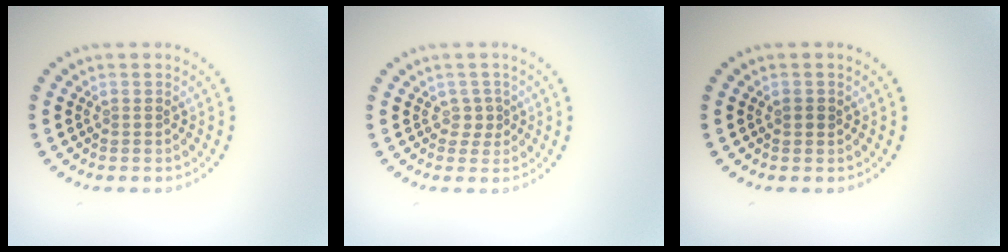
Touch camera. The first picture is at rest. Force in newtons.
{"total": 1.1, "press": 0.8, "slide": 0.7}
{"total": 0.7, "press": 0.7, "slide": 0.0}